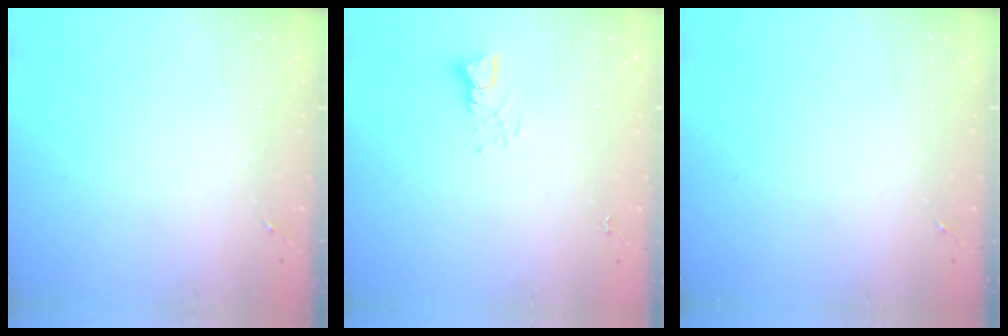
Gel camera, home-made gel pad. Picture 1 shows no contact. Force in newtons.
{"total": 3.8, "press": 3.8, "slide": 0.2}
{"total": 0.0}